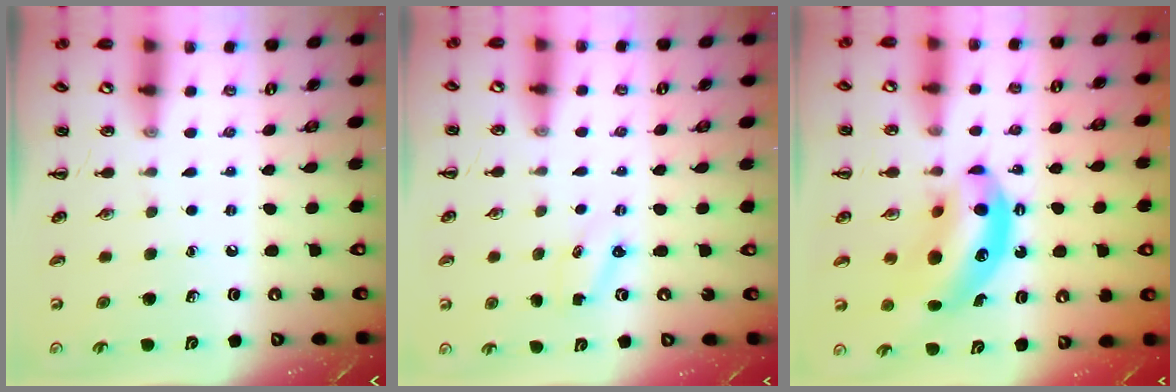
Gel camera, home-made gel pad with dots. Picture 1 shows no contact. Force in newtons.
{"total": 1.3, "press": 1.2, "slide": 0.4}
{"total": 11.9, "press": 11.5, "slide": 3.2}